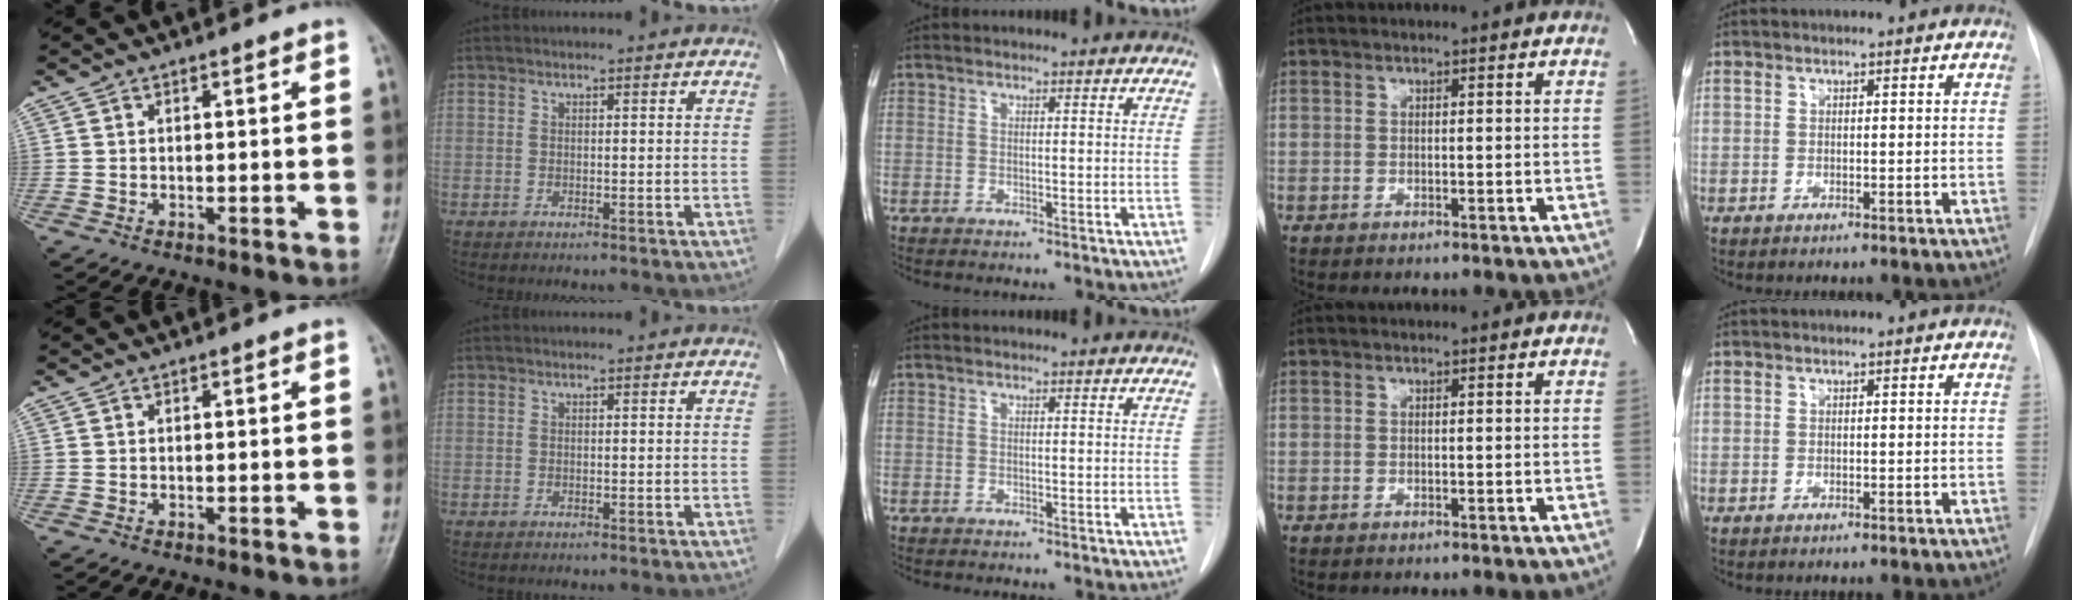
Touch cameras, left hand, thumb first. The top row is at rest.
{}